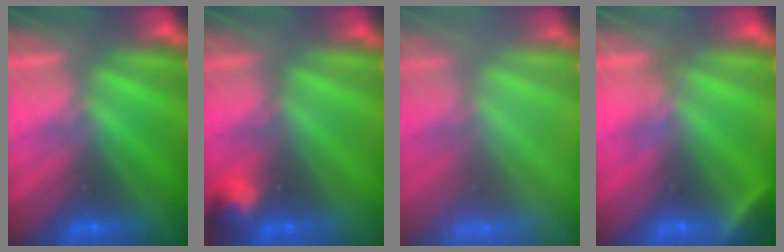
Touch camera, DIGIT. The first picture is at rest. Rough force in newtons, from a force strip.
{"total": 2.8}
{"total": 7.6}
{"total": 2.9}